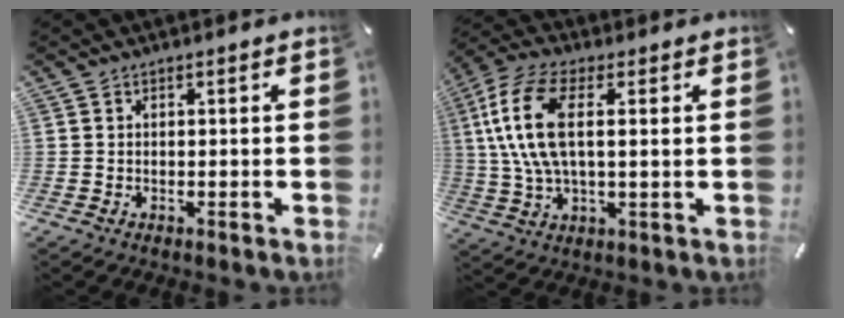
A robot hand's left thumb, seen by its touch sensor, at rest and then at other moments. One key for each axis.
{"total": 13.1, "fx": 2.9, "fy": 5.2, "fz": 11.6, "tx": -0.266, "ty": -0.010, "tz": 0.045}